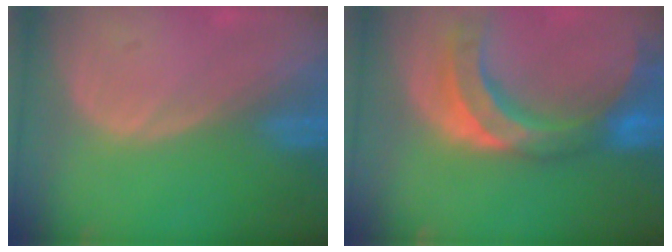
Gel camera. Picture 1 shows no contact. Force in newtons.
{"total": 10.9, "press": 9.4, "slide": 5.4}